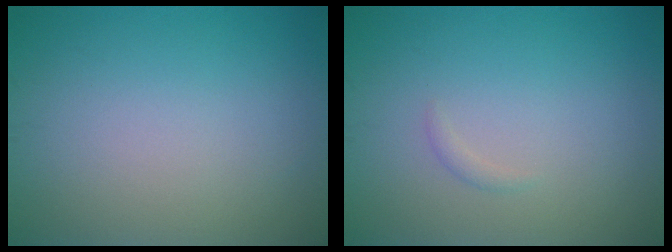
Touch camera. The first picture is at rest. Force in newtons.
{"total": 0.6, "press": 0.6, "slide": 0.0}